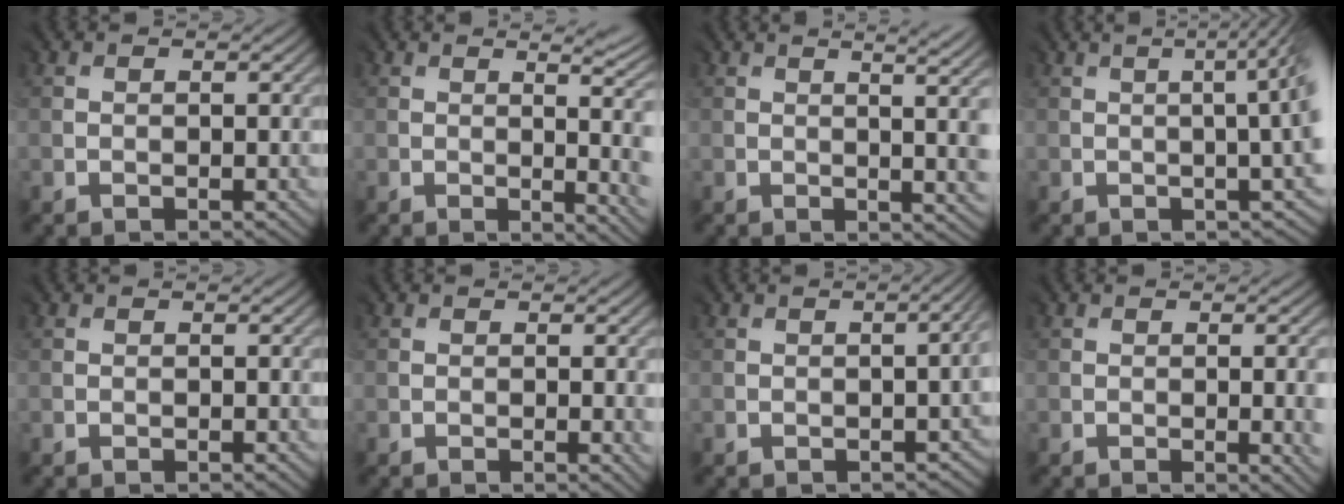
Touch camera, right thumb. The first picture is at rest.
{"total": 8.7, "force": [0.1, 3.8, 7.8], "torque": [-0.052, 0.016, 0.000]}
{"total": 7.7, "force": [0.7, 2.7, 7.2], "torque": [-0.067, 0.022, 0.006]}
{"total": 7.9, "force": [0.5, 2.7, 7.4], "torque": [-0.065, 0.022, 0.000]}
{"total": 0.0}
{"total": 1.9, "force": [-0.3, 0.7, 1.7], "torque": [-0.025, -0.006, -0.003]}
{"total": 2.5, "force": [-0.4, 0.9, 2.3], "torque": [-0.012, 0.000, -0.001]}
{"total": 3.7, "force": [-0.5, 1.3, 3.4], "torque": [-0.040, -0.010, 0.000]}